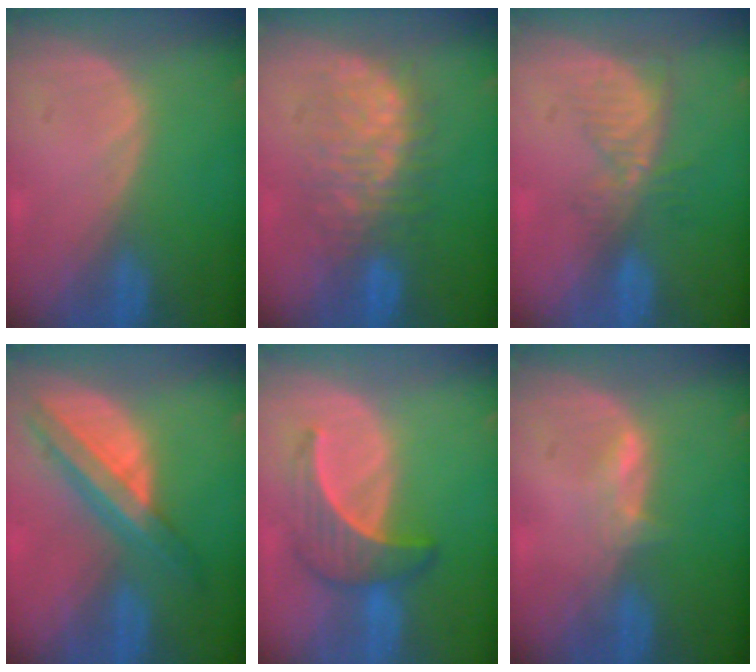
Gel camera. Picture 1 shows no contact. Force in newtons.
{"total": 8.0, "press": 8.0, "slide": 0.2}
{"total": 5.3, "press": 4.7, "slide": 2.5}
{"total": 8.1, "press": 6.9, "slide": 4.4}
{"total": 6.4, "press": 6.1, "slide": 1.9}
{"total": 2.1, "press": 2.0, "slide": 0.4}